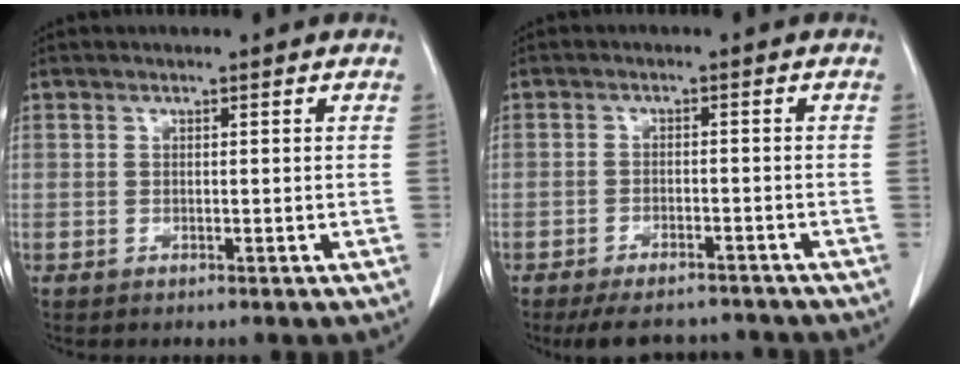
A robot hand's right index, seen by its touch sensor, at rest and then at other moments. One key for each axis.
{"total": 8.3, "fx": -7.5, "fy": 2.6, "fz": 2.3, "tx": -0.031, "ty": -0.002, "tz": -0.104}